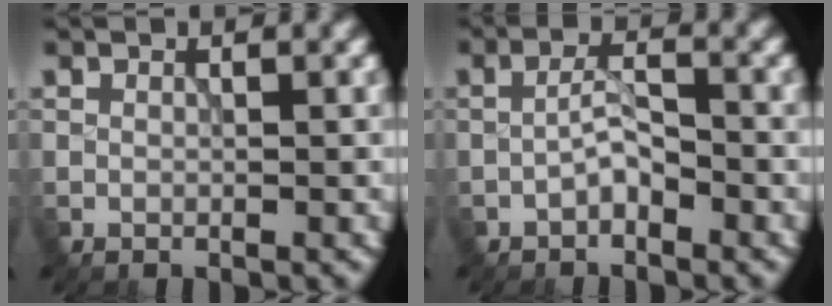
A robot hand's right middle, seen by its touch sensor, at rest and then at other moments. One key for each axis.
{"total": 2.0, "fx": -1.1, "fy": 0.7, "fz": 1.5, "tx": -0.025, "ty": 0.010, "tz": -0.026}